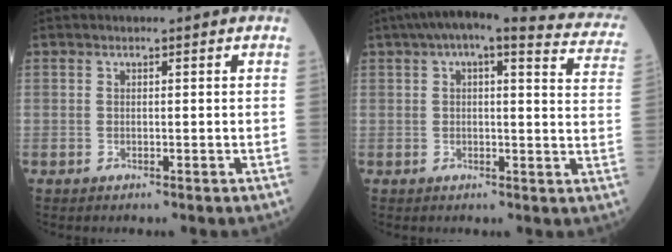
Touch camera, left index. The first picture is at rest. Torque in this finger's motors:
{"motor_torque": [1.04, -1.10, 0.25, 0.06]}